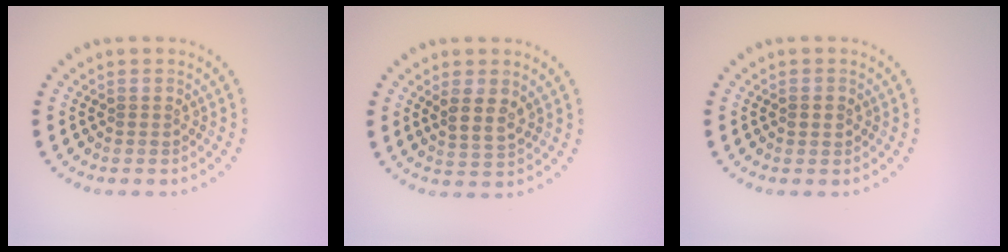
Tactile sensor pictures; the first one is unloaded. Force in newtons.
{"total": 2.6, "press": 2.4, "slide": 1.0}
{"total": 1.5, "press": 1.5, "slide": 0.1}